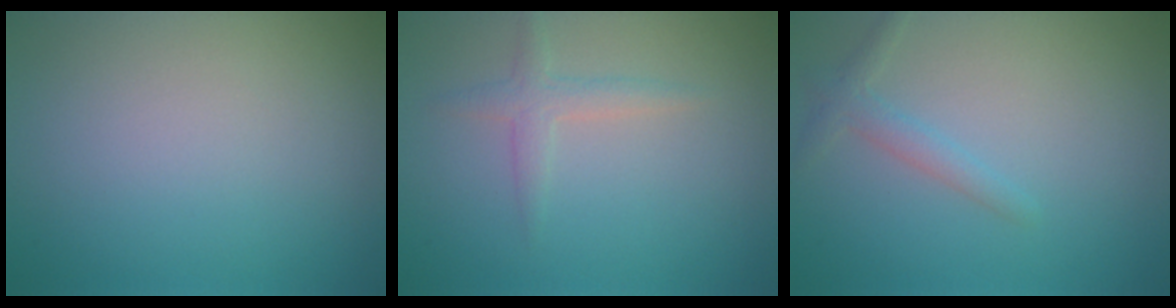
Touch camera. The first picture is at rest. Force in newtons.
{"total": 1.7, "press": 1.7, "slide": 0.1}
{"total": 1.6, "press": 1.6, "slide": 0.1}